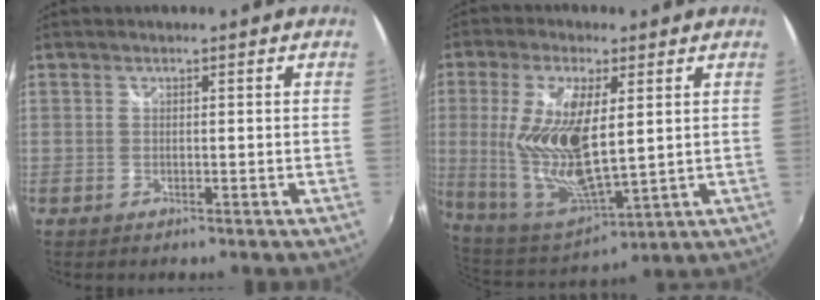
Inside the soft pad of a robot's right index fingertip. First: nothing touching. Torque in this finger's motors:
{"motor_torque": [2.14, 0.00, 1.05, 0.21]}